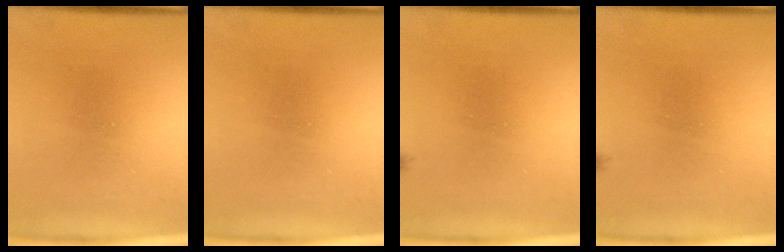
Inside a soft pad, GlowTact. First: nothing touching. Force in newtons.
{"total": 0.0}
{"total": 0.6}
{"total": 0.6}